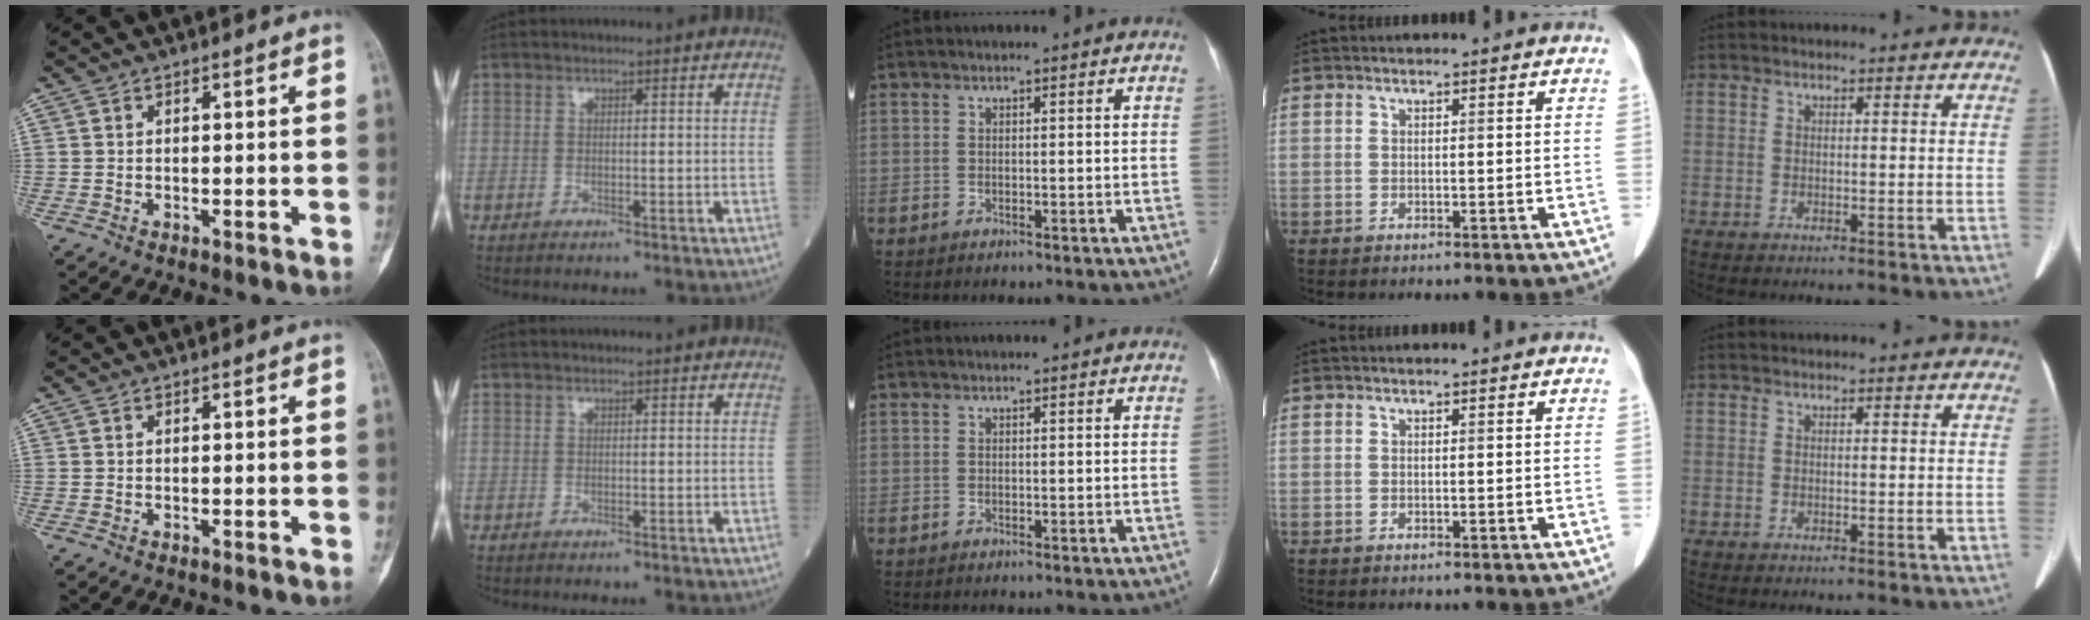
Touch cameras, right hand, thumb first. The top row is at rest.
{}